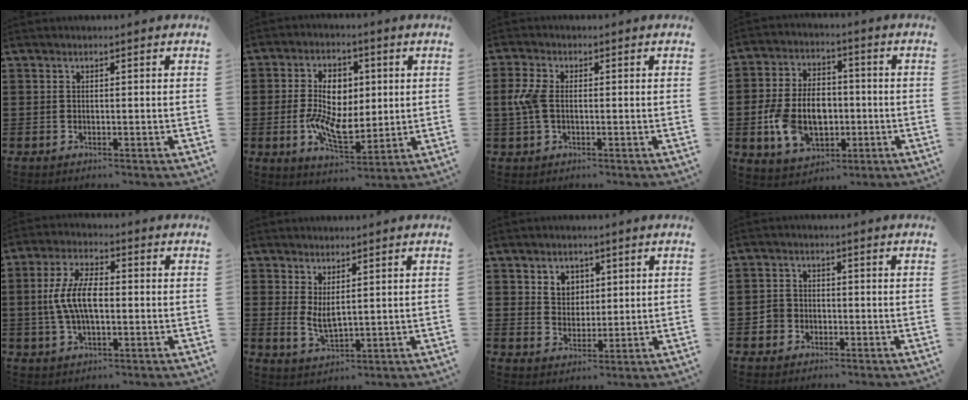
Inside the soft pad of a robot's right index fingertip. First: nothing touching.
{"total": 9.1, "force": [0.1, 5.4, 7.3], "torque": [-0.142, 0.005, -0.004]}
{"total": 4.9, "force": [-0.1, 2.8, 4.0], "torque": [-0.116, -0.004, -0.013]}
{"total": 10.0, "force": [-1.8, 6.8, 7.1], "torque": [-0.159, 0.006, -0.036]}
{"total": 8.1, "force": [-0.3, 3.6, 7.2], "torque": [-0.166, -0.002, -0.015]}
{"total": 3.3, "force": [1.3, 1.3, 2.7], "torque": [-0.055, 0.000, 0.026]}
{"total": 3.8, "force": [2.0, 3.1, 0.8], "torque": [-0.030, 0.012, 0.037]}
{"total": 2.7, "force": [-1.2, 2.3, 0.8], "torque": [-0.022, 0.004, -0.025]}